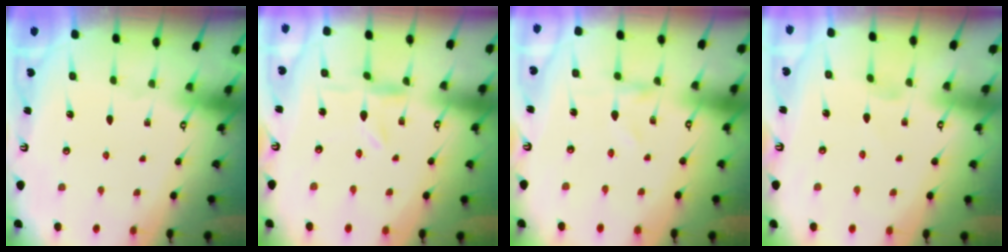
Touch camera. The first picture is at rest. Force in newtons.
{"total": 0.0}
{"total": 0.0}
{"total": 0.0}